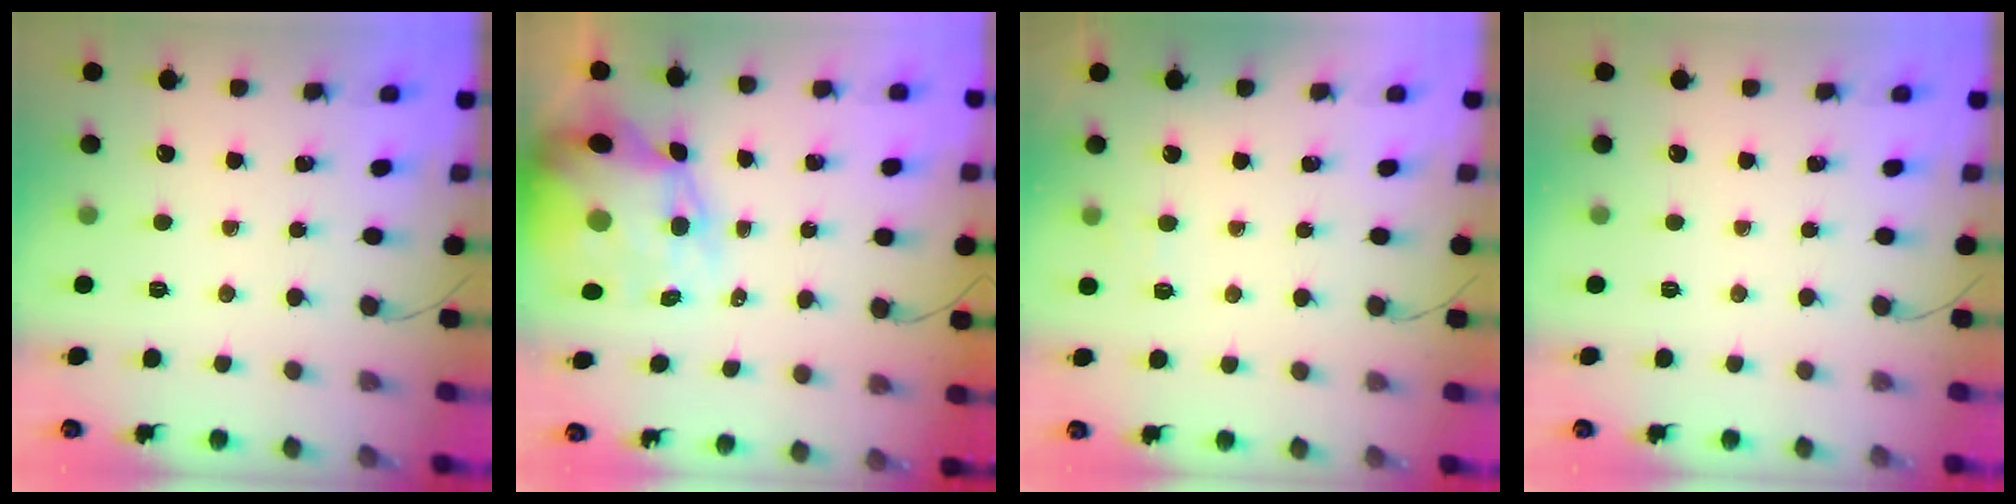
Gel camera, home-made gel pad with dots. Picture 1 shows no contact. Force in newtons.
{"total": 13.6, "press": 13.1, "slide": 3.9}
{"total": 6.2, "press": 6.0, "slide": 1.7}
{"total": 0.0}